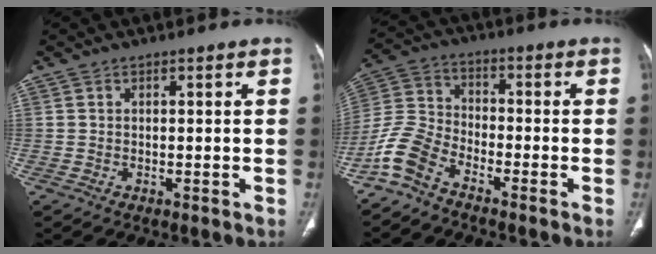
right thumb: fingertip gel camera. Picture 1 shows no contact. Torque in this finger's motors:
{"motor_torque": [-0.03, 0.12, 0.68, -0.63, 0.07]}